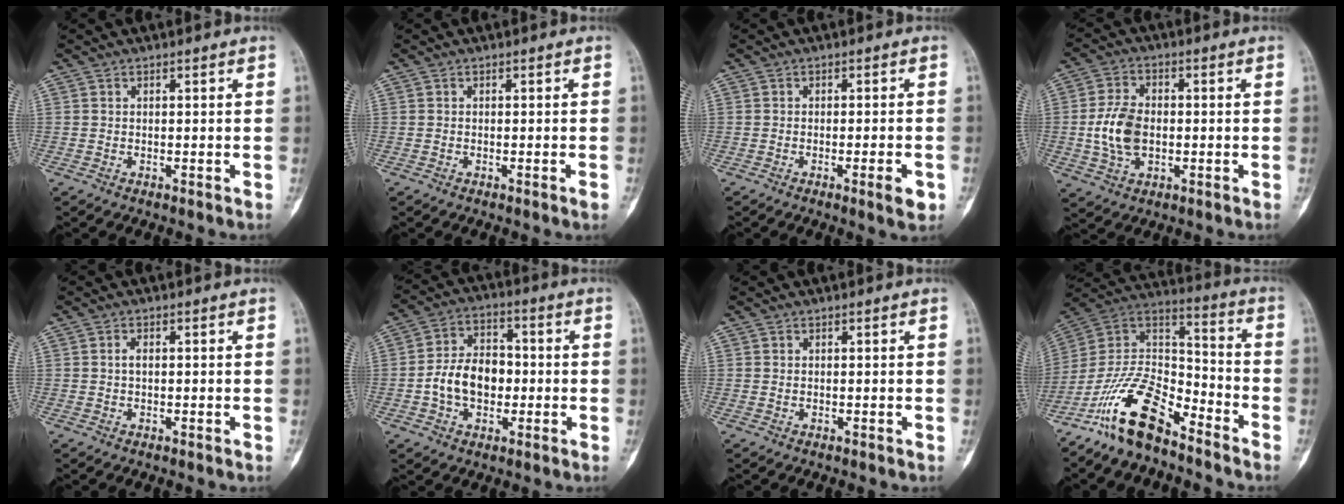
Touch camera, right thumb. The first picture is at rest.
{"total": 0.9, "force": [-0.5, -0.1, 0.7], "torque": [-0.015, -0.002, -0.006]}
{"total": 3.9, "force": [-1.6, 0.6, 3.5], "torque": [-0.048, 0.001, -0.021]}
{"total": 9.1, "force": [-0.8, 5.9, 6.9], "torque": [-0.131, 0.007, -0.014]}
{"total": 1.2, "force": [0.0, 0.7, 1.0], "torque": [-0.020, 0.002, -0.001]}
{"total": 10.6, "force": [-1.5, 7.5, 7.4], "torque": [-0.110, 0.028, -0.033]}
{"total": 0.0}
{"total": 16.3, "force": [-11.6, 6.4, 9.5], "torque": [-0.165, 0.090, -0.222]}